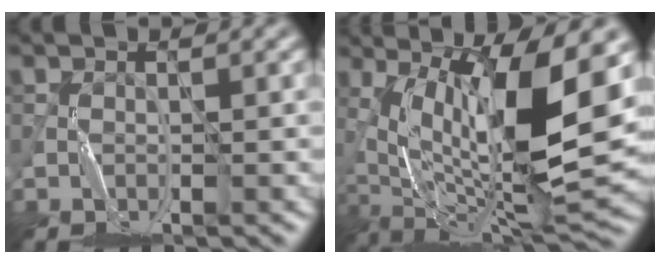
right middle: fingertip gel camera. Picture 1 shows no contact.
{"total": 13.8, "force": [2.1, 4.3, 12.9], "torque": [-0.221, -0.003, 0.044]}